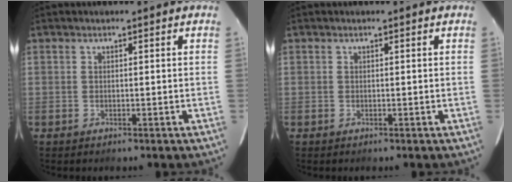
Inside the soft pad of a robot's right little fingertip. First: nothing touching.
{"total": 0.0}